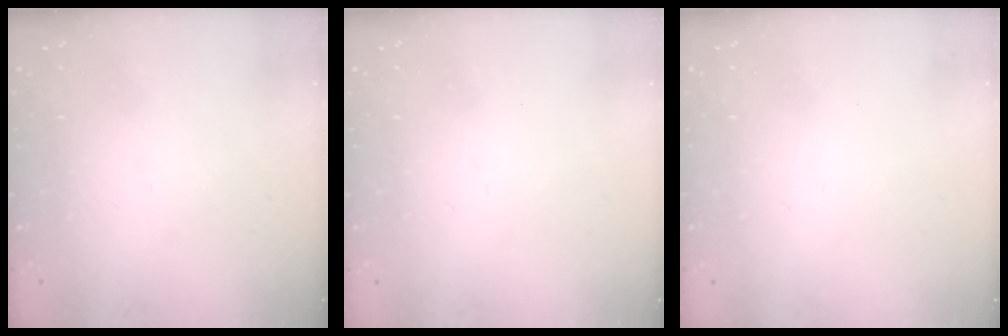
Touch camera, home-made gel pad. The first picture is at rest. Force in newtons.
{"total": 1.8, "press": 1.8, "slide": 0.4}
{"total": 2.1, "press": 2.0, "slide": 0.4}